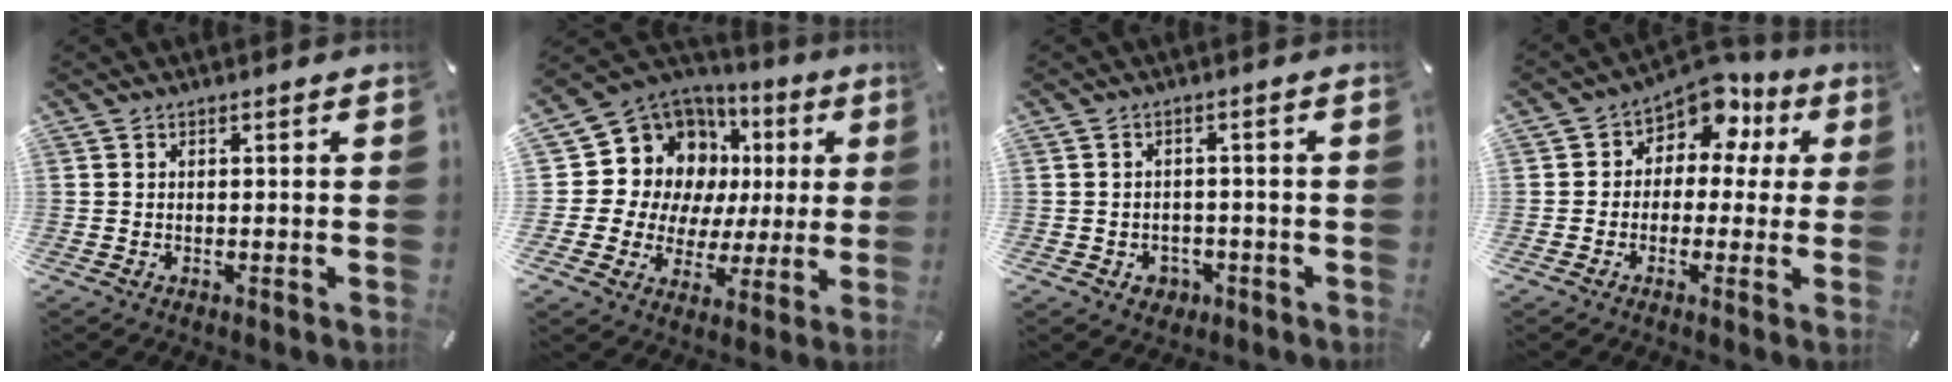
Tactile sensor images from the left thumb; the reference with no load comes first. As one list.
[{"total": 15.1, "force": [5.5, 13.1, 5.1], "torque": [-0.086, -0.055, 0.125]}, {"total": 3.6, "force": [-1.3, 3.1, 1.2], "torque": [-0.012, 0.003, -0.024]}, {"total": 7.8, "force": [3.4, 5.9, 3.8], "torque": [-0.064, -0.023, 0.059]}]